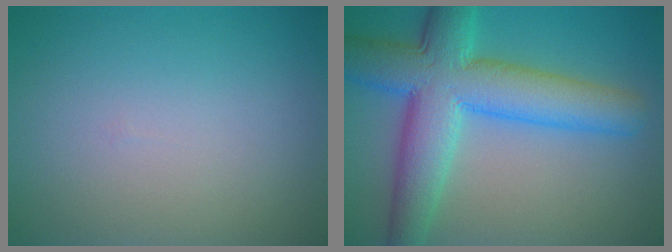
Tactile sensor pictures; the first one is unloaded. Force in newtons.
{"total": 9.9, "press": 9.9, "slide": 0.3}